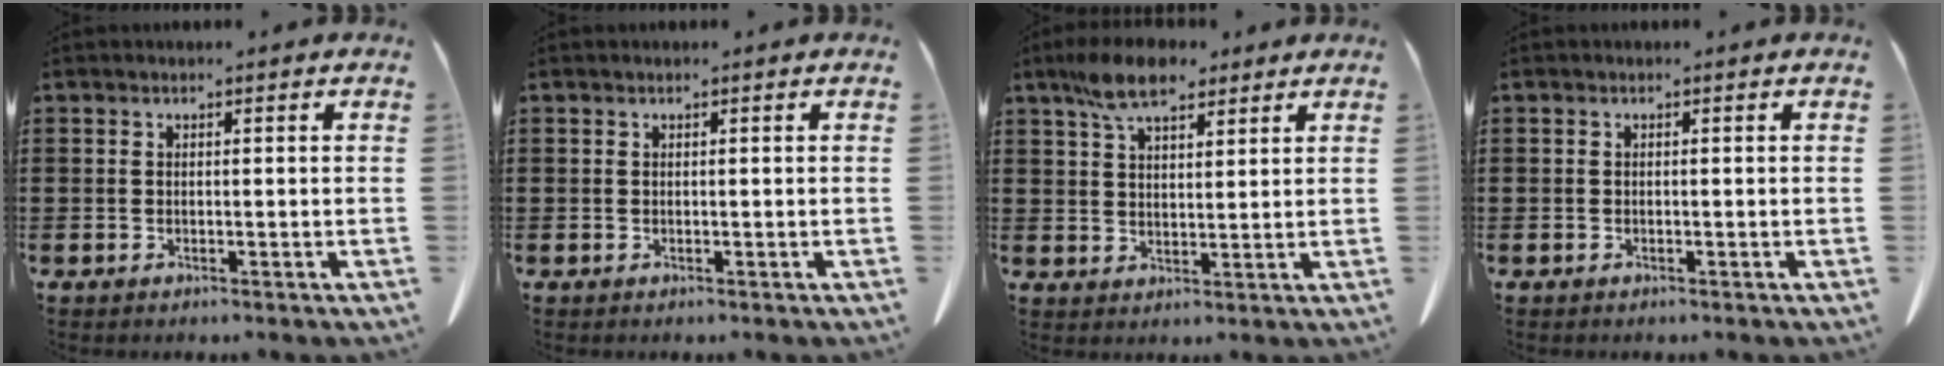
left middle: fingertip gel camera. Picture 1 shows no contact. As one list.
[{"total": 0.0}, {"total": 7.7, "force": [5.6, 3.0, 4.5], "torque": [-0.103, 0.000, 0.103]}, {"total": 0.0}]